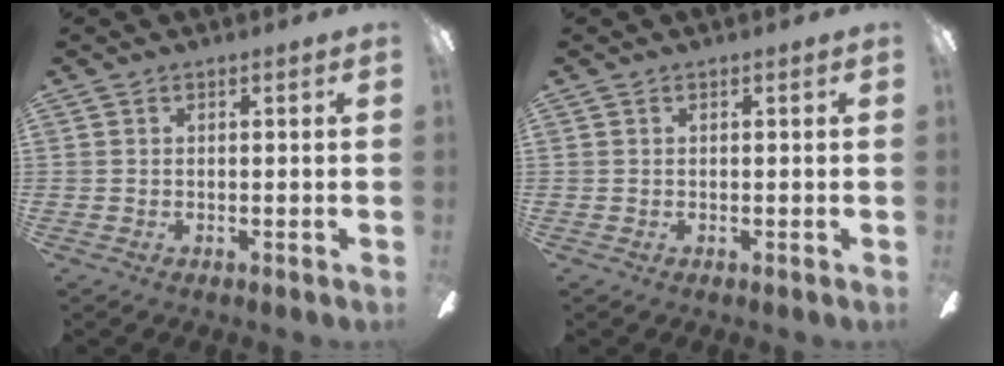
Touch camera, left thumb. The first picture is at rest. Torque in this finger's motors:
{"motor_torque": [0.01, -0.01, -0.29, 0.08, 0.00]}